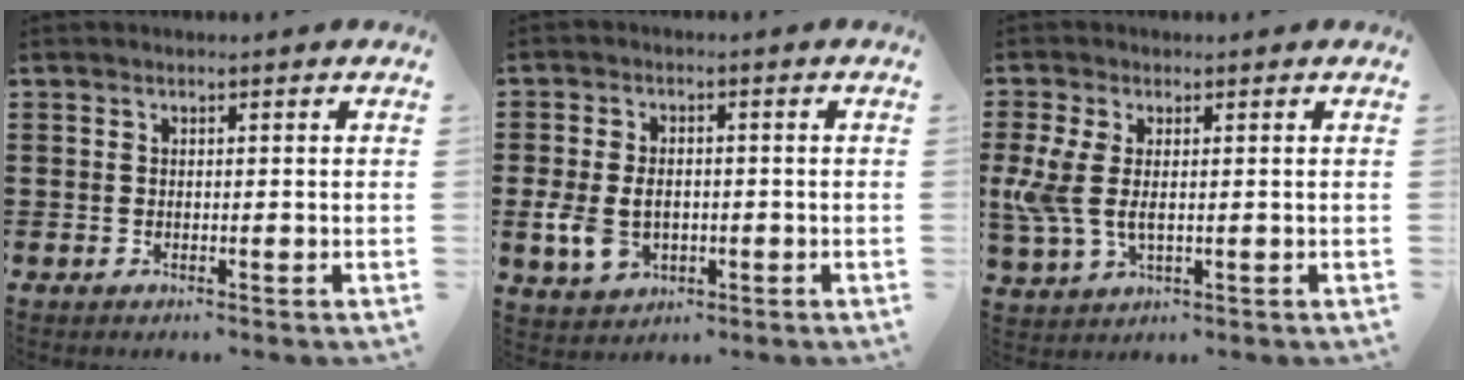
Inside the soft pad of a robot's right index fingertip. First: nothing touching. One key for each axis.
{"total": 5.4, "fx": -1.0, "fy": 4.0, "fz": 3.5, "tx": -0.080, "ty": 0.006, "tz": -0.021}
{"total": 5.6, "fx": 0.2, "fy": 3.0, "fz": 4.7, "tx": -0.120, "ty": -0.003, "tz": -0.001}